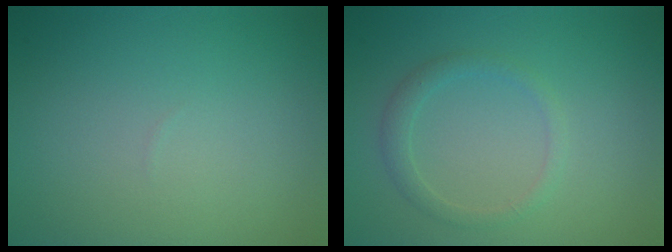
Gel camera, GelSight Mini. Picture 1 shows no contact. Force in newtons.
{"total": 1.5, "press": 1.5, "slide": 0.1}